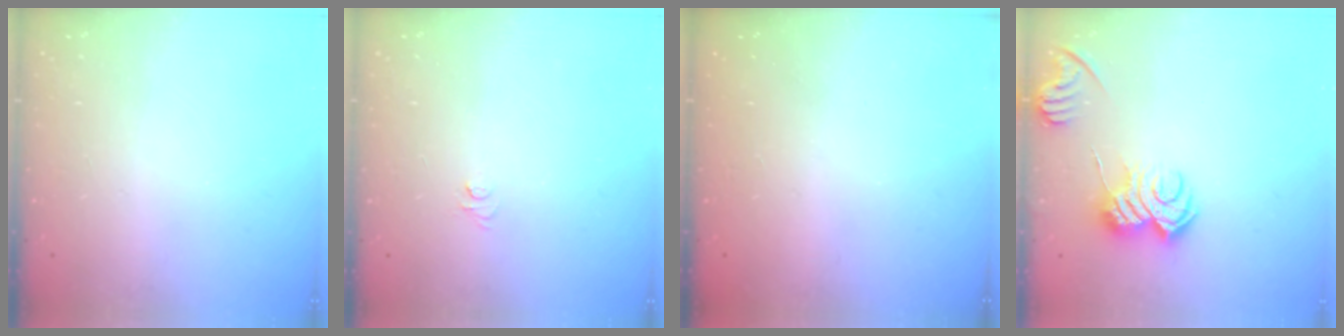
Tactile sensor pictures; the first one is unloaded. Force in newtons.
{"total": 4.0, "press": 4.0, "slide": 0.4}
{"total": 2.3, "press": 2.2, "slide": 0.8}
{"total": 9.8, "press": 9.8, "slide": 0.2}